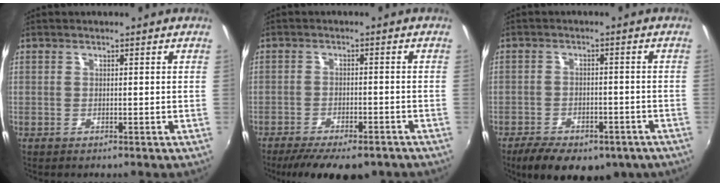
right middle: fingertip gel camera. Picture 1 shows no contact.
{"total": 12.7, "force": [-9.9, 4.1, 6.9], "torque": [-0.141, -0.036, -0.146]}
{"total": 14.1, "force": [-9.7, 6.9, 7.5], "torque": [-0.161, -0.017, -0.129]}